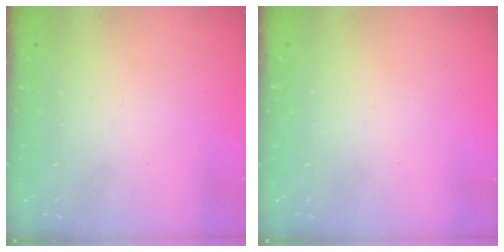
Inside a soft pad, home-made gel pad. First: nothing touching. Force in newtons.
{"total": 0.0}